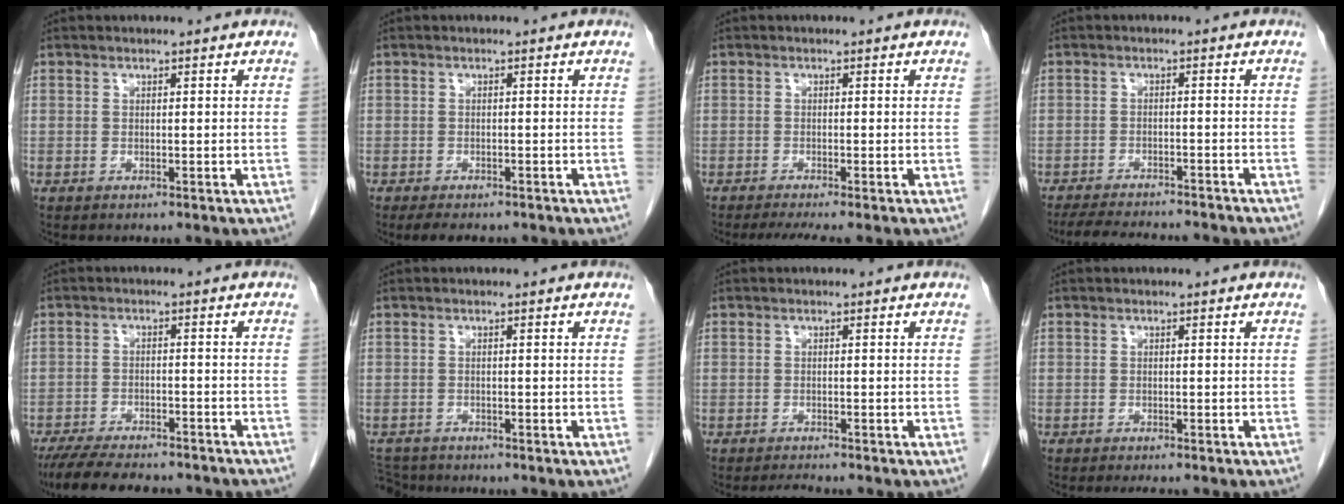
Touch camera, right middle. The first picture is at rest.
{"total": 4.2, "force": [-3.4, 1.5, 2.0], "torque": [-0.030, -0.010, -0.043]}
{"total": 3.5, "force": [-2.8, -0.4, 2.1], "torque": [-0.034, -0.012, -0.046]}
{"total": 13.7, "force": [-12.3, 2.4, 5.5], "torque": [-0.094, -0.013, -0.161]}
{"total": 15.1, "force": [-13.2, 3.5, 6.6], "torque": [-0.128, -0.014, -0.182]}
{"total": 3.4, "force": [-3.2, 1.2, 0.1], "torque": [-0.001, -0.010, -0.057]}
{"total": 1.5, "force": [-1.5, -0.3, 0.3], "torque": [-0.013, -0.010, -0.022]}
{"total": 2.6, "force": [-2.3, 0.3, 1.3], "torque": [-0.016, -0.007, -0.028]}